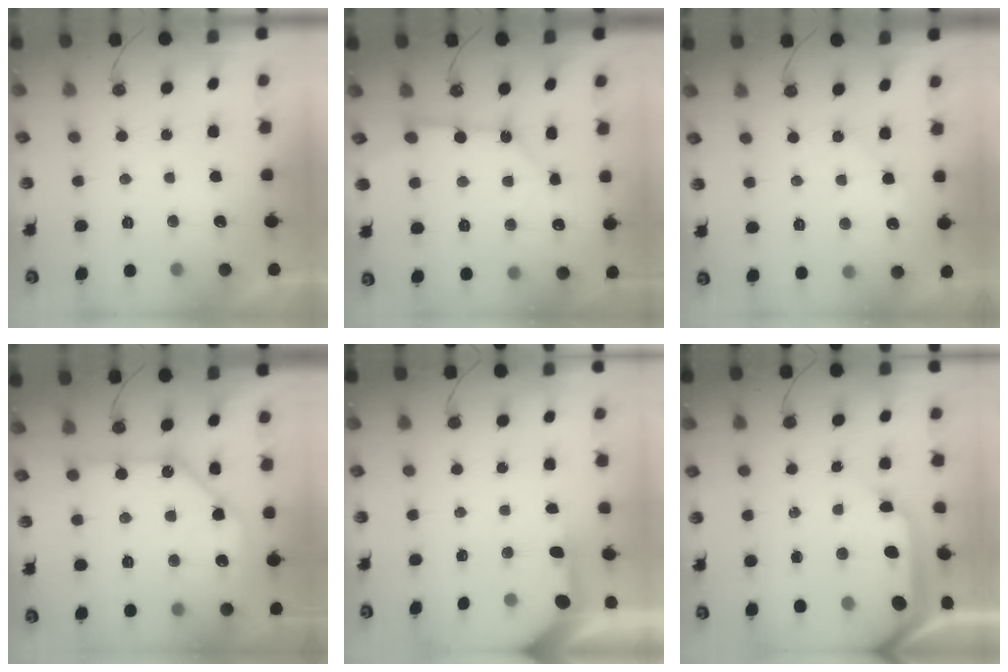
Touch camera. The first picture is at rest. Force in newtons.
{"total": 10.5, "press": 10.5, "slide": 1.1}
{"total": 4.5, "press": 4.4, "slide": 0.6}
{"total": 11.5, "press": 11.4, "slide": 1.2}
{"total": 3.7, "press": 3.7, "slide": 0.2}
{"total": 15.1, "press": 14.9, "slide": 2.3}